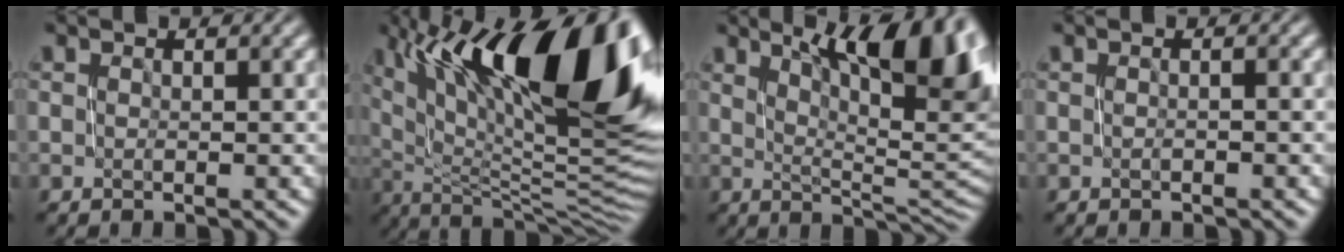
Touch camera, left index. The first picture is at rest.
{"total": 18.3, "force": [7.4, 7.4, 15.0], "torque": [-0.226, 0.035, 0.131]}
{"total": 11.5, "force": [5.7, 3.6, 9.3], "torque": [-0.100, 0.011, 0.093]}
{"total": 0.6, "force": [-0.2, 0.3, 0.5], "torque": [-0.003, -0.002, -0.007]}